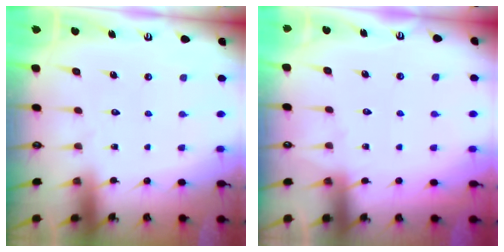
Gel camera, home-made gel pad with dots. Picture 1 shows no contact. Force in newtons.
{"total": 3.6, "press": 3.6, "slide": 0.6}